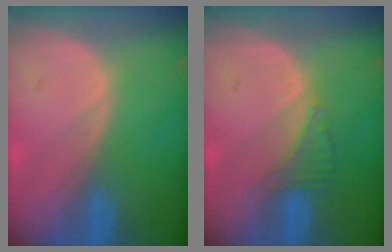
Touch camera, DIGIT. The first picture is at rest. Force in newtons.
{"total": 2.5, "press": 2.5, "slide": 0.2}